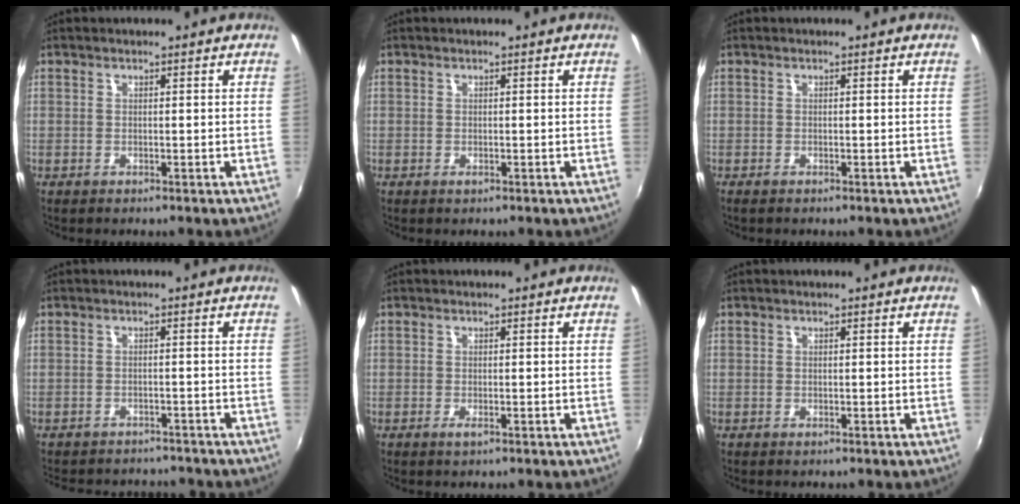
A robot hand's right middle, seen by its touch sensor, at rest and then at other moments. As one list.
[{"total": 0.0}, {"total": 0.8, "force": [-0.7, 0.2, 0.5], "torque": [-0.010, -0.004, -0.013]}, {"total": 9.1, "force": [-8.2, 2.7, 2.8], "torque": [-0.067, -0.015, -0.111]}, {"total": 1.1, "force": [-0.5, 0.0, 1.0], "torque": [-0.017, -0.002, -0.007]}, {"total": 0.0}]